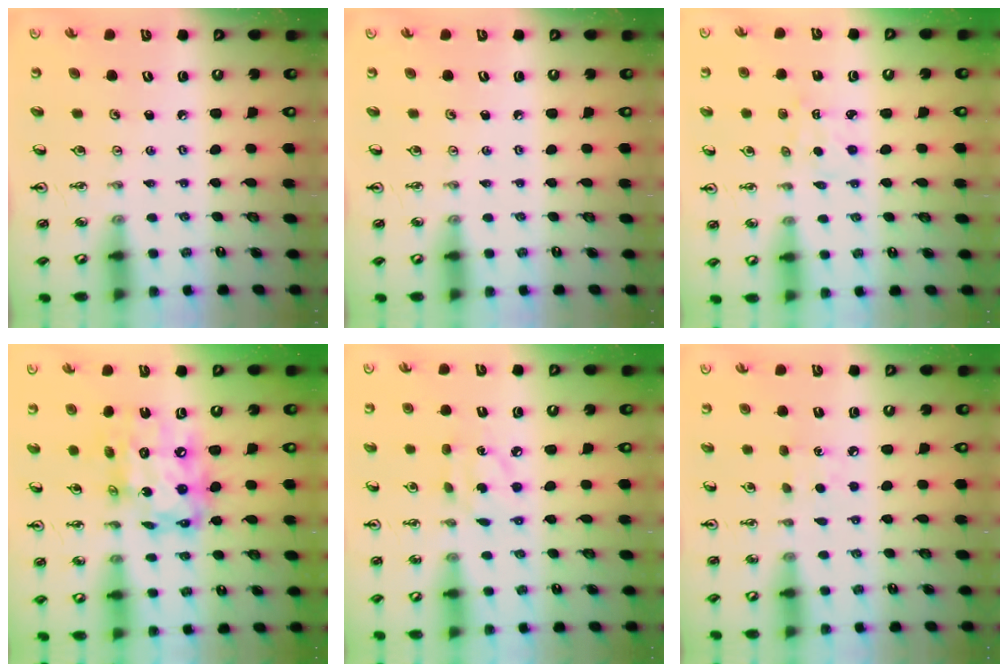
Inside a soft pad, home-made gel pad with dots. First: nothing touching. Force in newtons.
{"total": 0.0}
{"total": 2.9, "press": 2.8, "slide": 0.4}
{"total": 14.9, "press": 14.9, "slide": 1.2}
{"total": 6.1, "press": 6.1, "slide": 0.2}
{"total": 6.2, "press": 6.1, "slide": 0.7}